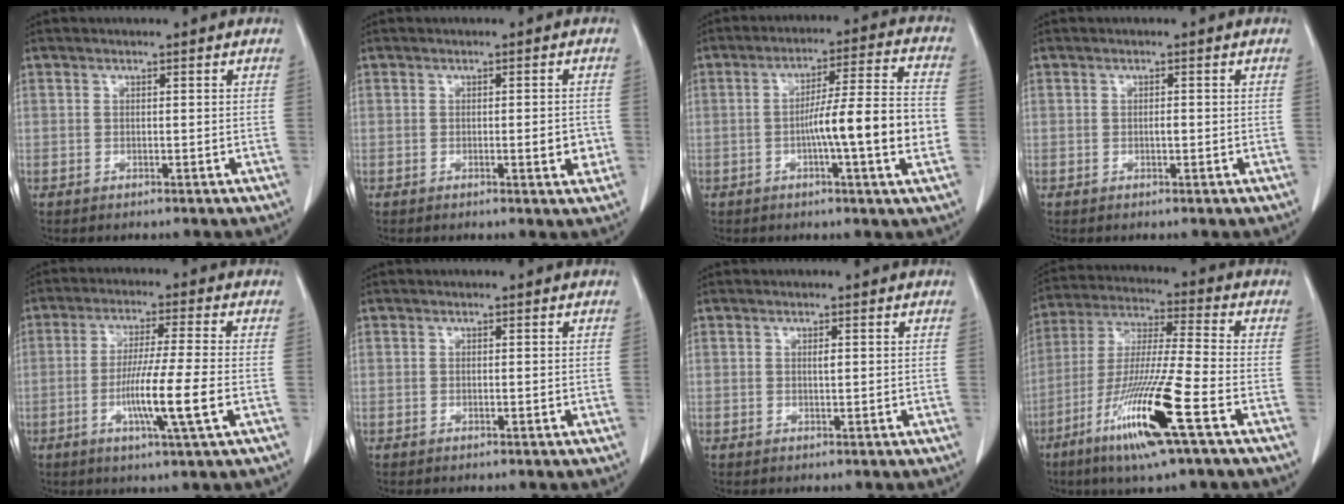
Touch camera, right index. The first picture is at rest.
{"total": 2.8, "force": [-0.6, 0.6, 2.7], "torque": [-0.034, -0.002, -0.008]}
{"total": 13.0, "force": [-2.6, -0.3, 12.7], "torque": [-0.198, 0.008, -0.045]}
{"total": 0.7, "force": [-0.1, 0.2, 0.7], "torque": [-0.013, 0.000, -0.002]}
{"total": 9.5, "force": [-2.6, -0.8, 9.0], "torque": [-0.167, -0.016, -0.052]}
{"total": 0.0}
{"total": 0.7, "force": [0.2, 0.1, 0.7], "torque": [-0.014, -0.001, 0.003]}
{"total": 16.0, "force": [-7.4, -0.1, 14.2], "torque": [-0.291, -0.029, -0.140]}